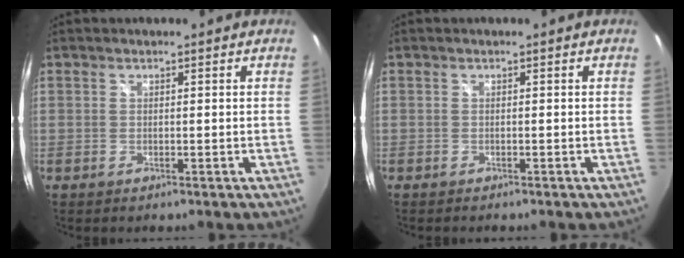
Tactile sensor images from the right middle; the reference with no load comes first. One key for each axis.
{"total": 0.6, "fx": -0.6, "fy": 0.1, "fz": 0.1, "tx": -0.002, "ty": -0.002, "tz": -0.011}